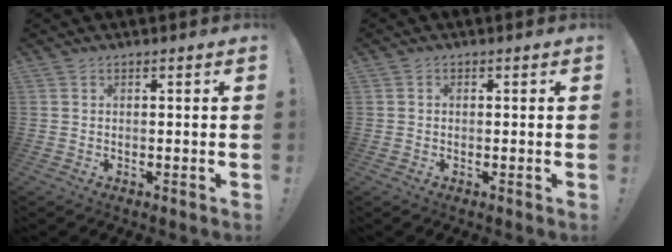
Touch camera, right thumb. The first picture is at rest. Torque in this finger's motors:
{"motor_torque": [-0.05, -0.10, -0.04, -0.03, 0.05]}